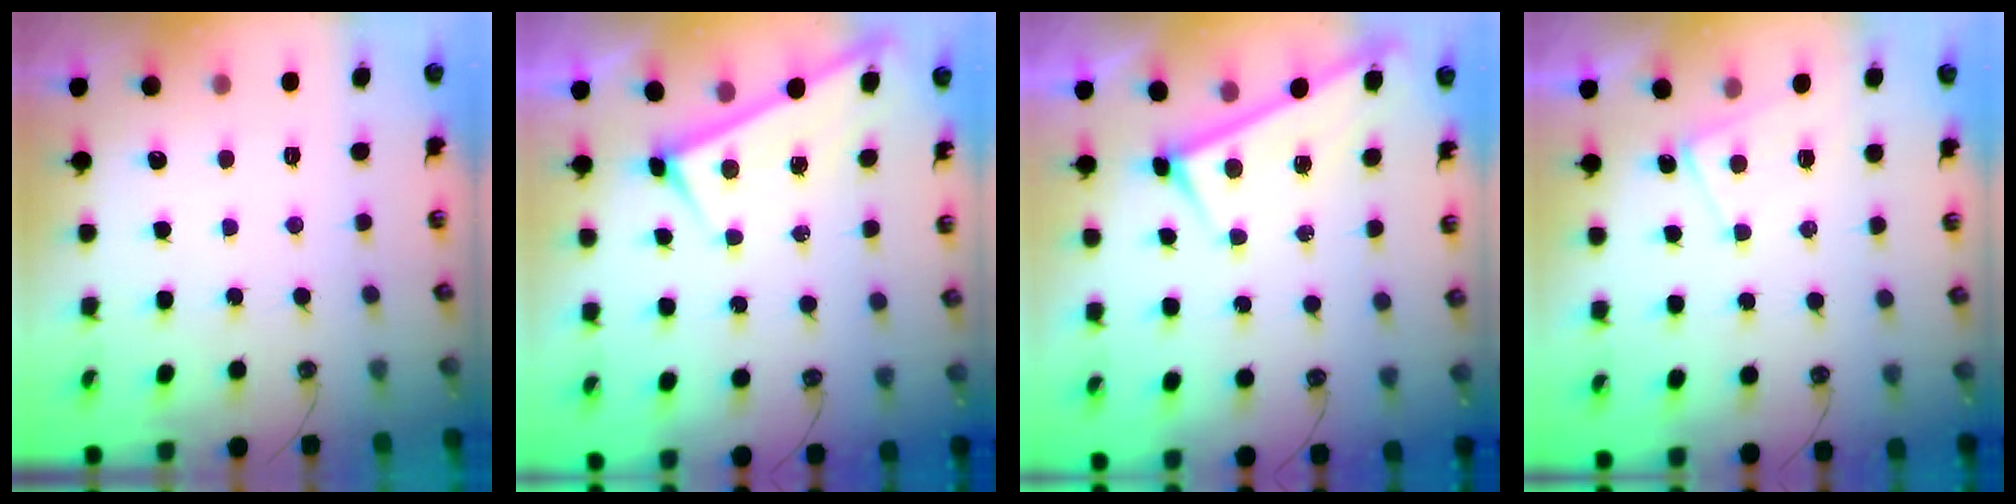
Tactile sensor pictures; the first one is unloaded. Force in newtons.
{"total": 1.2, "press": 1.1, "slide": 0.6}
{"total": 3.2, "press": 3.2, "slide": 0.4}
{"total": 2.1, "press": 2.0, "slide": 0.3}